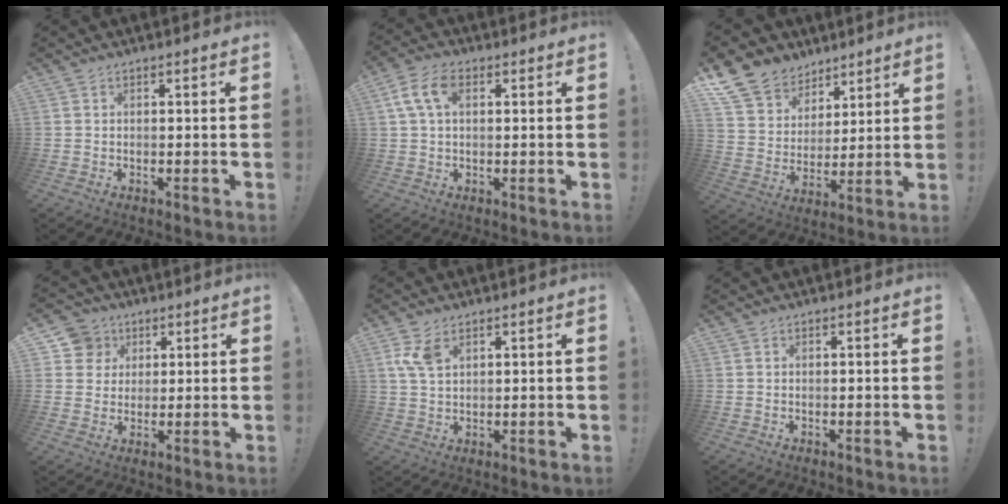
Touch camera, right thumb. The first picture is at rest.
{"total": 8.4, "force": [2.5, 5.1, 6.2], "torque": [-0.125, 0.013, 0.050]}
{"total": 13.2, "force": [8.9, 9.1, 3.1], "torque": [-0.063, -0.066, 0.177]}
{"total": 8.3, "force": [3.5, 7.4, 1.4], "torque": [-0.023, -0.018, 0.074]}
{"total": 6.2, "force": [3.0, 3.4, 4.3], "torque": [-0.080, -0.008, 0.055]}
{"total": 0.0}